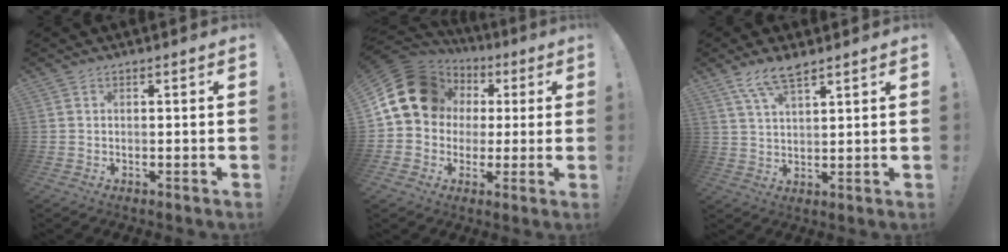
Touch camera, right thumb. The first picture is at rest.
{"total": 18.3, "force": [4.3, 15.1, 9.3], "torque": [-0.144, -0.008, 0.094]}
{"total": 7.2, "force": [5.2, 2.2, 4.6], "torque": [-0.088, -0.020, 0.096]}